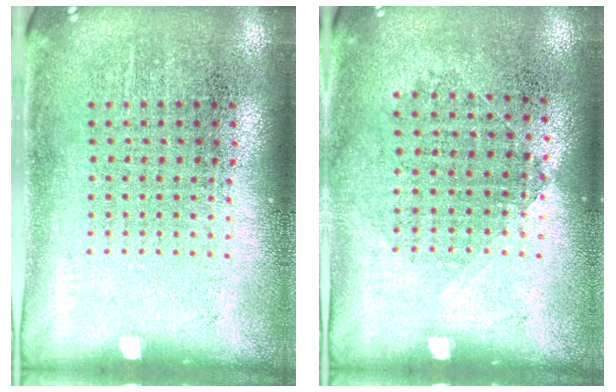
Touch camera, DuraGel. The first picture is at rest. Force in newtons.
{"total": 1.0, "press": 0.9, "slide": 0.4}